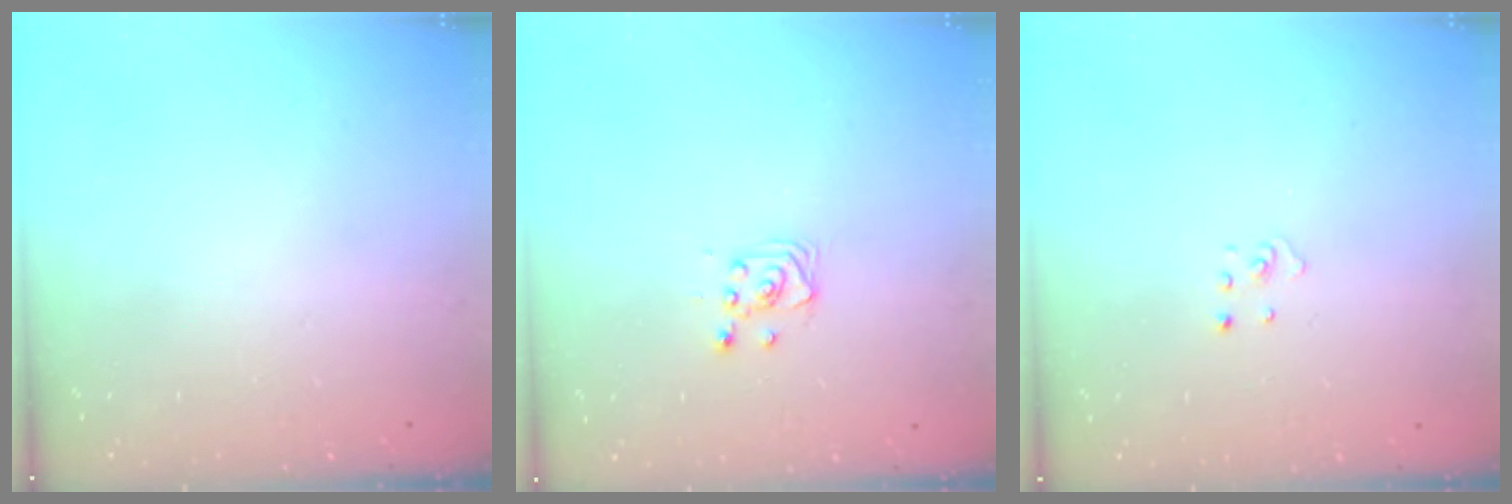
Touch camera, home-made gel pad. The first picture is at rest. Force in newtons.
{"total": 2.9, "press": 2.9, "slide": 0.4}
{"total": 1.9, "press": 1.9, "slide": 0.1}